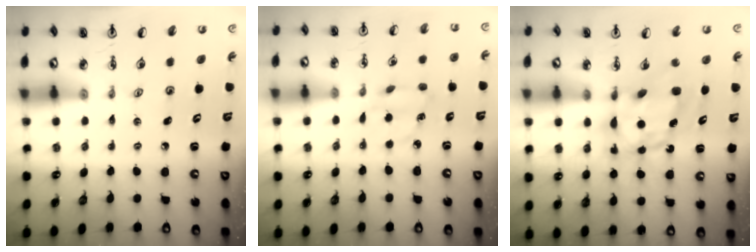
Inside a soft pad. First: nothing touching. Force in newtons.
{"total": 4.2, "press": 4.2, "slide": 0.6}
{"total": 9.8, "press": 9.8, "slide": 0.8}